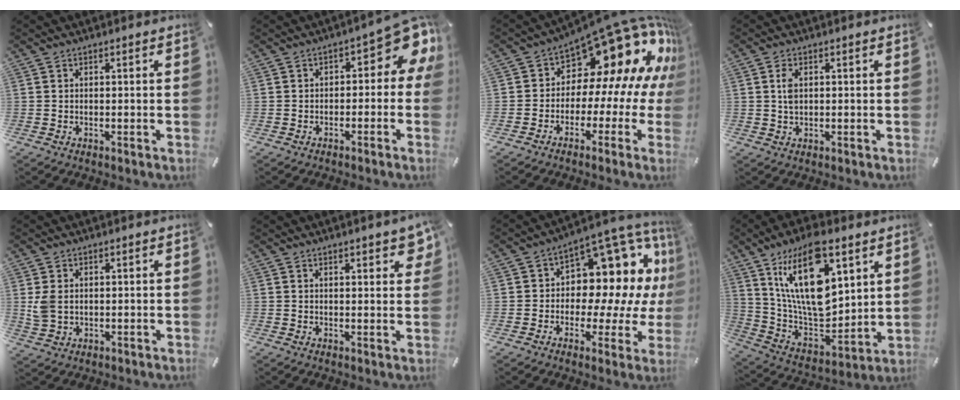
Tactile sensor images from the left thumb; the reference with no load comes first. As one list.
[{"total": 8.8, "force": [3.0, 4.1, 7.2], "torque": [-0.091, -0.032, 0.049]}, {"total": 19.4, "force": [10.2, 10.2, 13.0], "torque": [-0.185, -0.089, 0.178]}, {"total": 3.1, "force": [0.6, 1.8, 2.4], "torque": [-0.053, 0.007, 0.009]}, {"total": 4.5, "force": [0.9, 3.2, 2.9], "torque": [-0.057, 0.000, 0.015]}, {"total": 3.9, "force": [2.6, 1.1, 2.7], "torque": [-0.041, -0.010, 0.043]}, {"total": 12.9, "force": [4.6, 8.7, 8.4], "torque": [-0.096, -0.066, 0.076]}, {"total": 22.5, "force": [10.4, 11.1, 16.5], "torque": [-0.337, -0.065, 0.170]}]